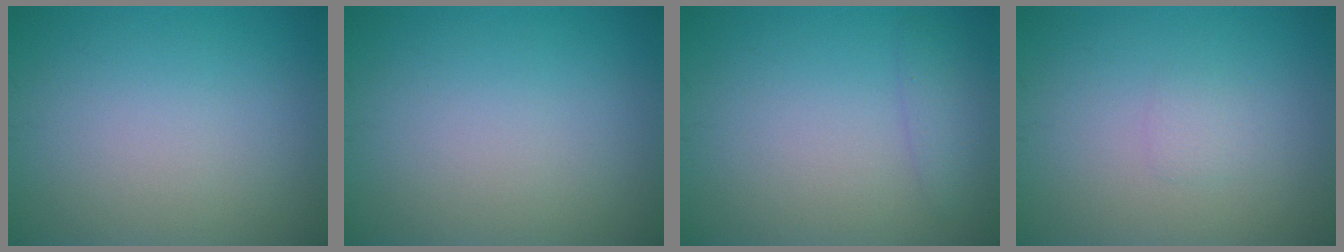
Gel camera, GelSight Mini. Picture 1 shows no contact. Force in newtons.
{"total": 0.0}
{"total": 1.5, "press": 1.5, "slide": 0.0}
{"total": 0.9, "press": 0.9, "slide": 0.1}